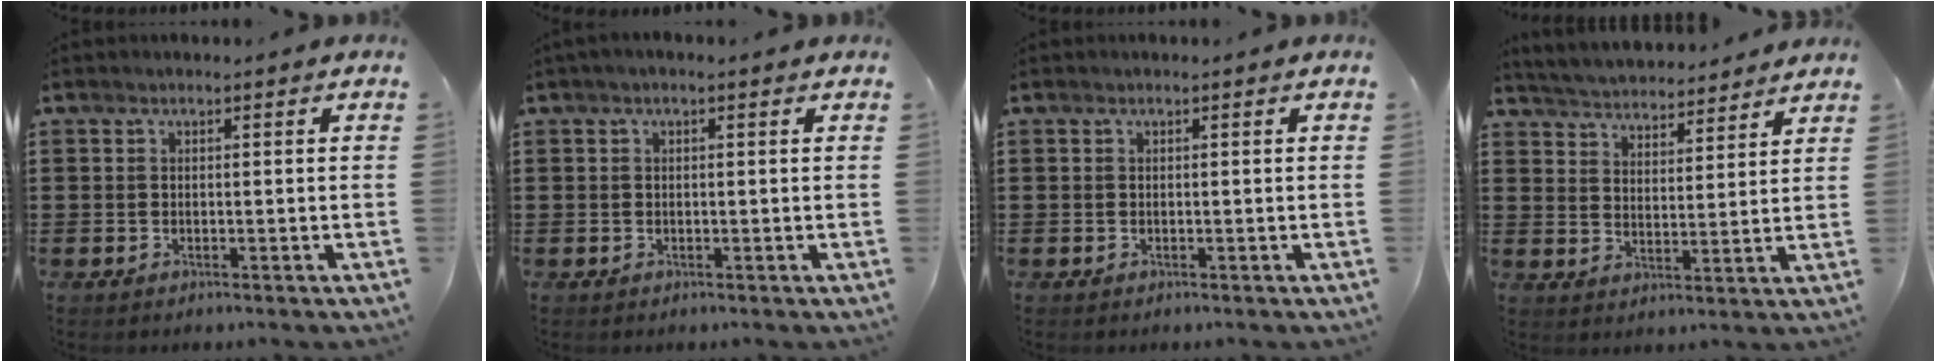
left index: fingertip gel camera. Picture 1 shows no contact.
{"total": 0.5, "force": [-0.2, 0.3, 0.4], "torque": [-0.008, 0.001, -0.004]}
{"total": 0.0}
{"total": 4.3, "force": [4.3, 0.1, -0.4], "torque": [-0.016, -0.030, 0.072]}